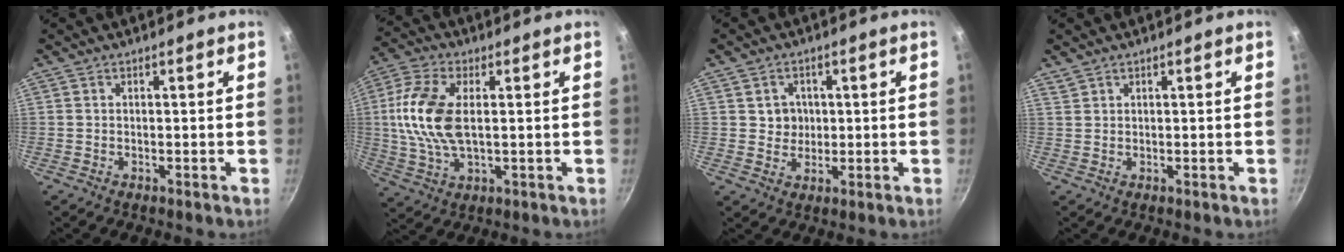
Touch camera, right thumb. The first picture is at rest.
{"total": 13.0, "force": [1.3, 6.9, 10.9], "torque": [-0.223, 0.008, 0.018]}
{"total": 4.1, "force": [0.8, 3.8, 1.4], "torque": [0.001, -0.002, 0.010]}
{"total": 1.1, "force": [1.0, 0.5, 0.2], "torque": [-0.002, 0.003, 0.024]}